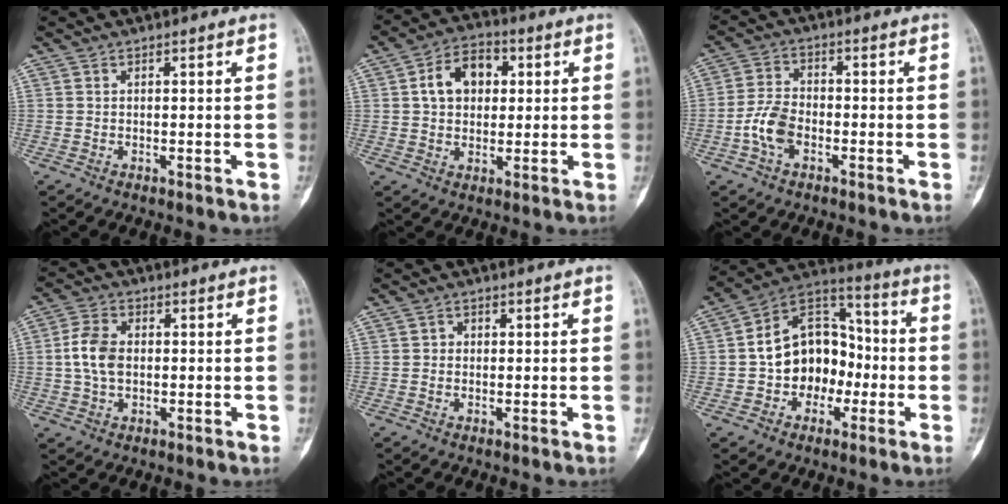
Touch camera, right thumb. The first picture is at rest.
{"total": 9.7, "force": [2.1, 6.9, 6.5], "torque": [-0.083, 0.011, 0.029]}
{"total": 6.7, "force": [-2.4, 4.1, 4.7], "torque": [-0.093, 0.021, -0.051]}
{"total": 7.0, "force": [0.2, 4.7, 5.2], "torque": [-0.102, 0.011, 0.002]}
{"total": 1.4, "force": [0.1, 1.3, 0.6], "torque": [-0.001, 0.004, -0.001]}
{"total": 15.4, "force": [-2.4, 11.7, 9.7], "torque": [-0.104, 0.047, -0.048]}